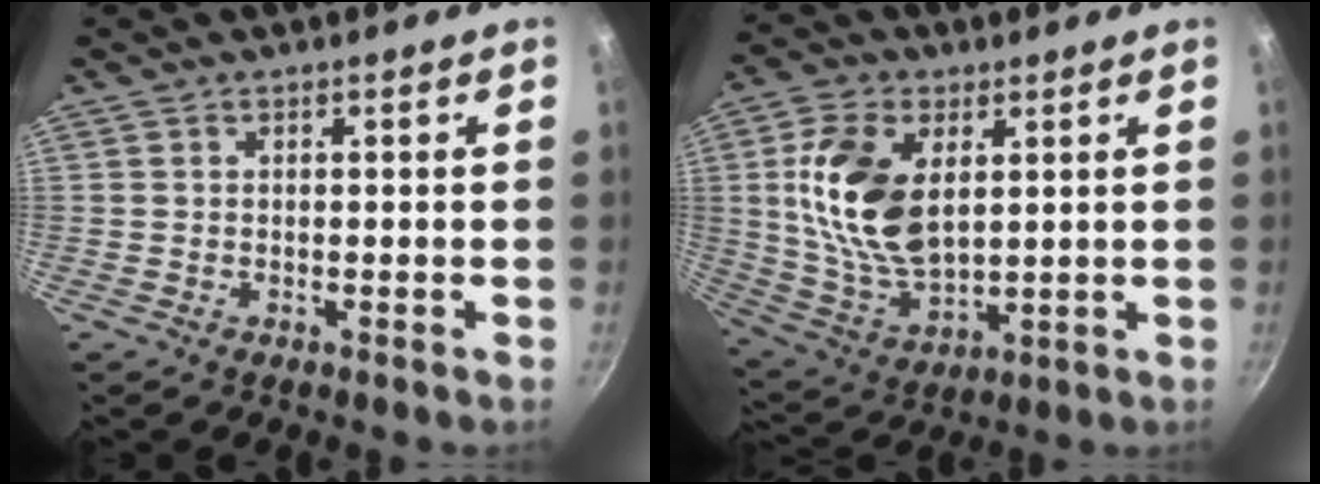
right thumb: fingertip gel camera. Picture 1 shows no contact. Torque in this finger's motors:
{"motor_torque": [-0.61, 1.09, 1.18, 0.71, 0.20]}